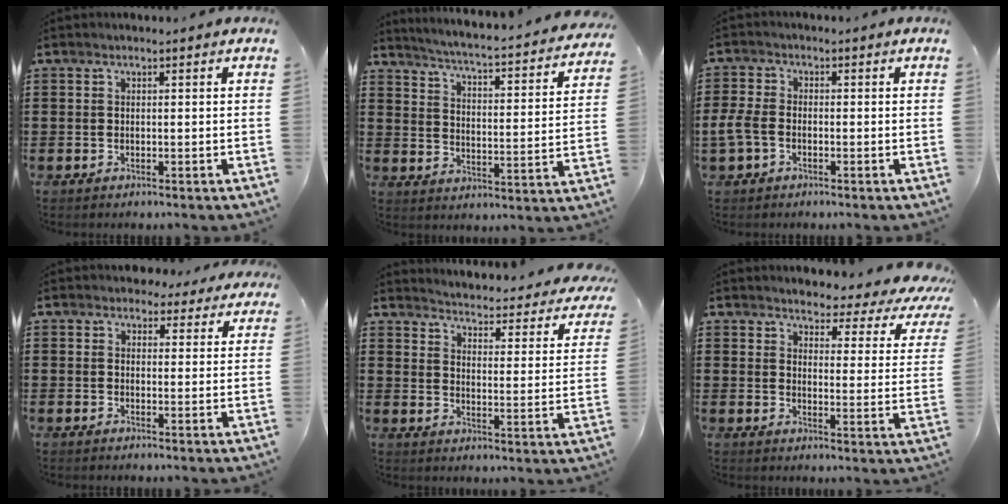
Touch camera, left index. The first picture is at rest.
{"total": 3.5, "force": [3.2, -0.6, 1.2], "torque": [-0.045, -0.036, 0.042]}
{"total": 3.8, "force": [-1.4, 2.1, 2.8], "torque": [-0.078, -0.004, -0.033]}
{"total": 3.2, "force": [2.6, 1.7, 0.6], "torque": [-0.014, 0.001, 0.047]}
{"total": 3.1, "force": [3.1, -0.4, 0.4], "torque": [-0.022, -0.040, 0.042]}
{"total": 3.4, "force": [3.2, 0.8, 0.9], "torque": [-0.032, -0.028, 0.046]}